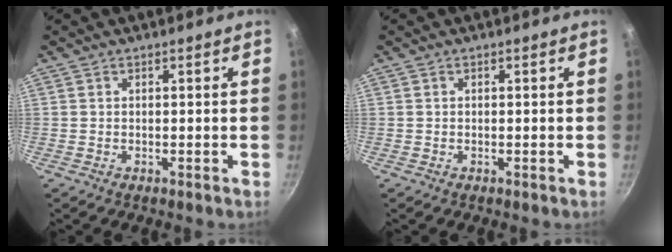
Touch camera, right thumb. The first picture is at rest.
{"total": 0.0}